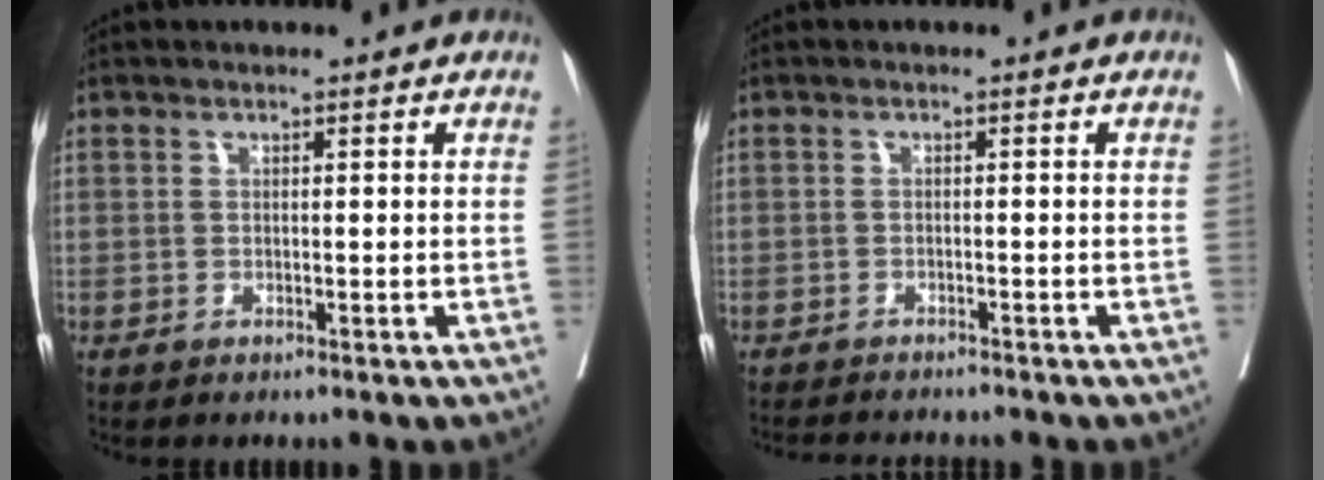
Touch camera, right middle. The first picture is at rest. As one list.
[{"total": 5.3, "force": [-5.1, 0.3, 1.5], "torque": [-0.012, -0.011, -0.076]}]